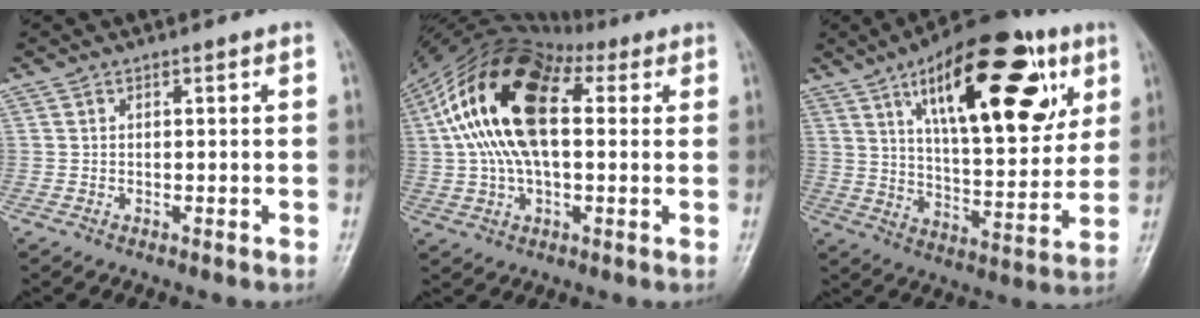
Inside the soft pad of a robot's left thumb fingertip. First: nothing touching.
{"total": 19.7, "force": [3.9, 10.7, 16.0], "torque": [-0.305, 0.035, 0.058]}
{"total": 25.4, "force": [11.2, 10.5, 20.3], "torque": [-0.268, -0.024, 0.175]}